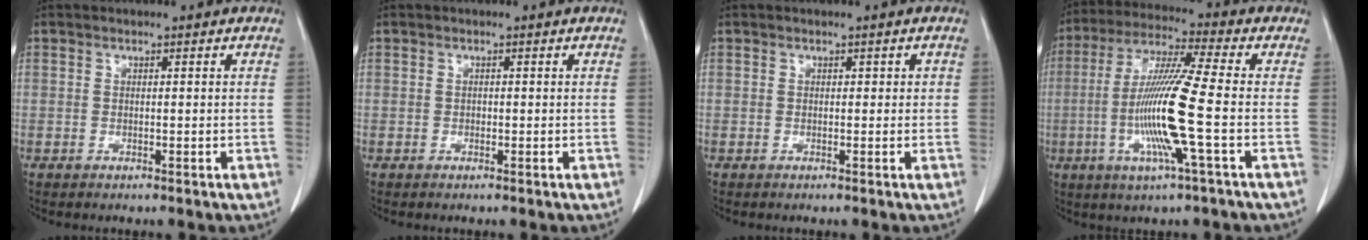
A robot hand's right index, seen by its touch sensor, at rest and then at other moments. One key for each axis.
{"total": 0.0}
{"total": 1.0, "fx": 0.1, "fy": 0.8, "fz": 0.7, "tx": -0.007, "ty": 0.010, "tz": 0.003}
{"total": 13.9, "fx": -2.8, "fy": -0.7, "fz": 13.6, "tx": -0.276, "ty": -0.011, "tz": -0.064}